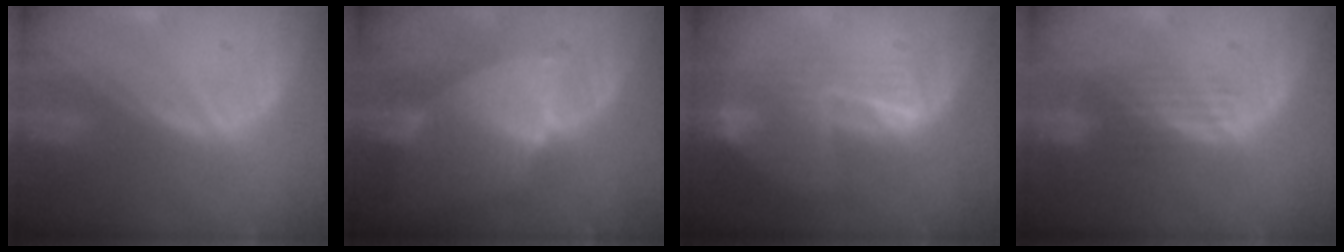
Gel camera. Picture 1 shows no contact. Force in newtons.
{"total": 6.3, "press": 6.2, "slide": 1.0}
{"total": 7.7, "press": 6.8, "slide": 3.6}
{"total": 4.0, "press": 3.2, "slide": 2.3}